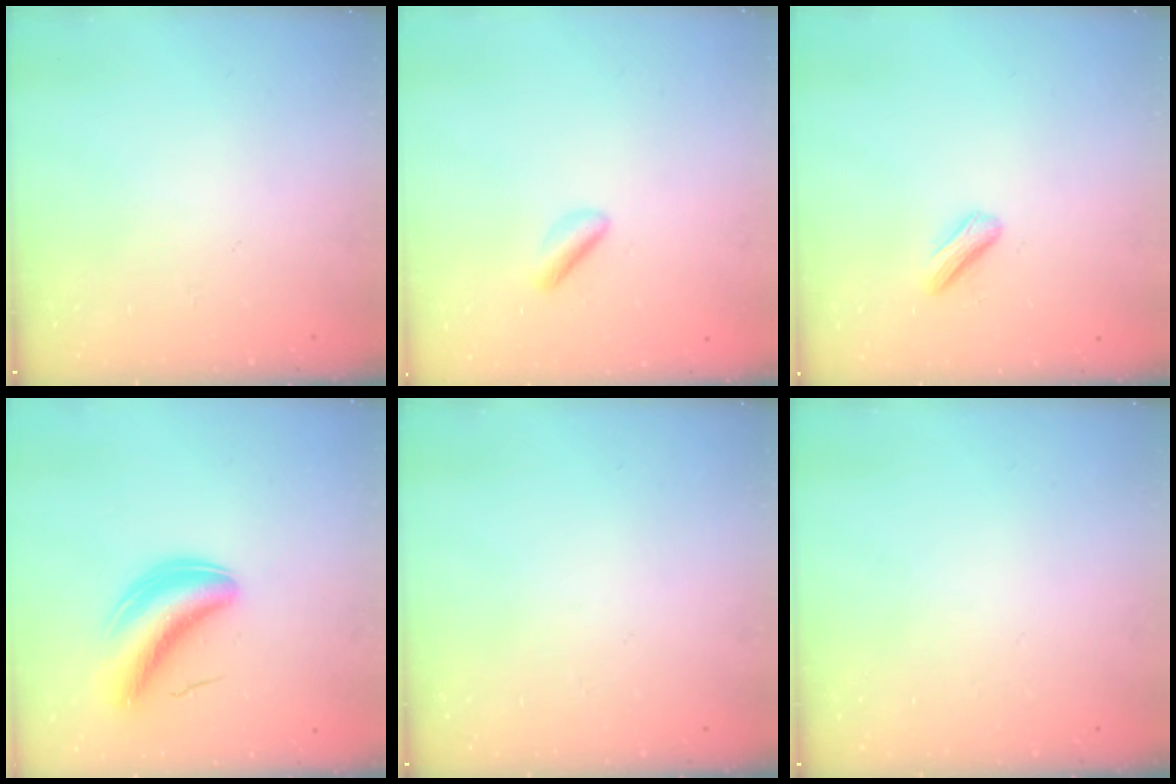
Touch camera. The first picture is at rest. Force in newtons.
{"total": 1.8, "press": 1.5, "slide": 0.9}
{"total": 3.5, "press": 3.4, "slide": 0.8}
{"total": 6.2, "press": 6.0, "slide": 1.9}
{"total": 0.0}
{"total": 0.0}